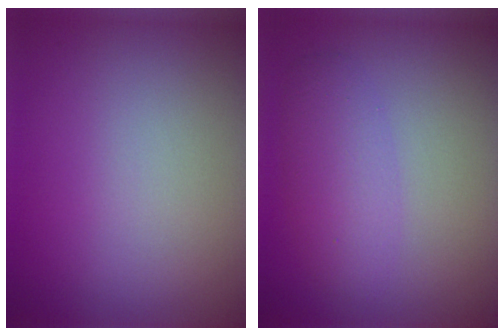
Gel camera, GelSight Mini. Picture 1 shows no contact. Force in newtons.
{"total": 3.0, "press": 3.0, "slide": 0.1}